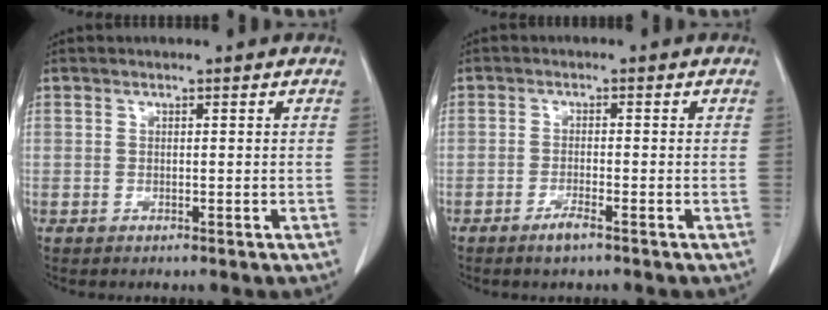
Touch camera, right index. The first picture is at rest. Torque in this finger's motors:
{"motor_torque": [0.09, 0.12, 0.02, 0.03]}